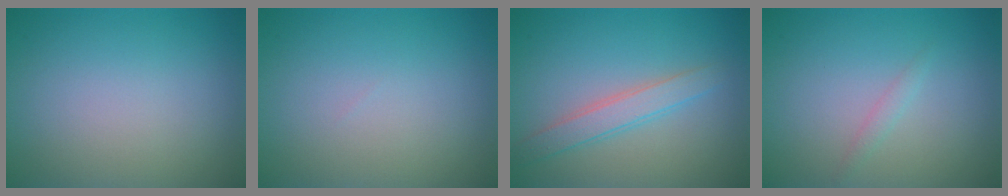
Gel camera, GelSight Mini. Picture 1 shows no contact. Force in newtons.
{"total": 0.0}
{"total": 2.4, "press": 2.4, "slide": 0.0}
{"total": 0.8, "press": 0.8, "slide": 0.0}